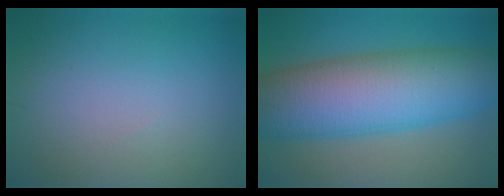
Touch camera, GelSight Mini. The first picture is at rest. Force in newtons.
{"total": 13.0, "press": 13.0, "slide": 0.1}